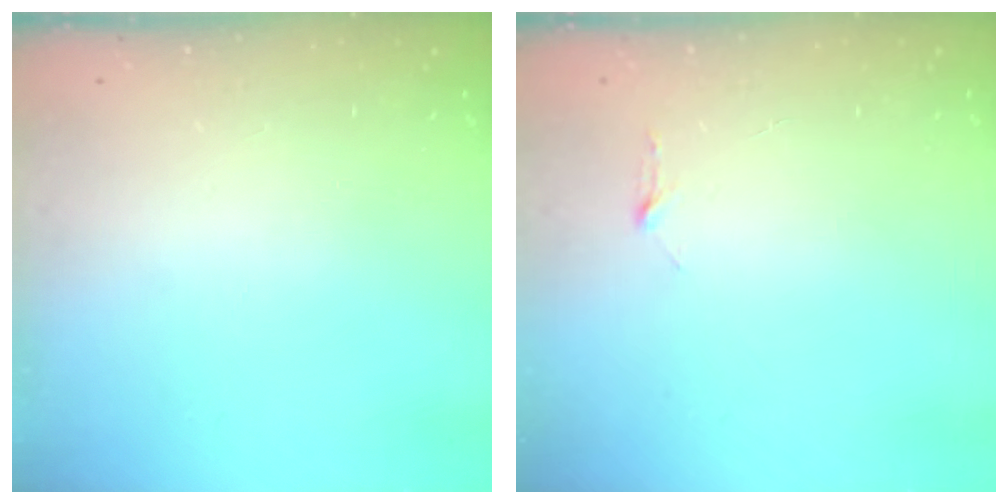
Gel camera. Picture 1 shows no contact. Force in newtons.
{"total": 2.9, "press": 2.9, "slide": 0.3}